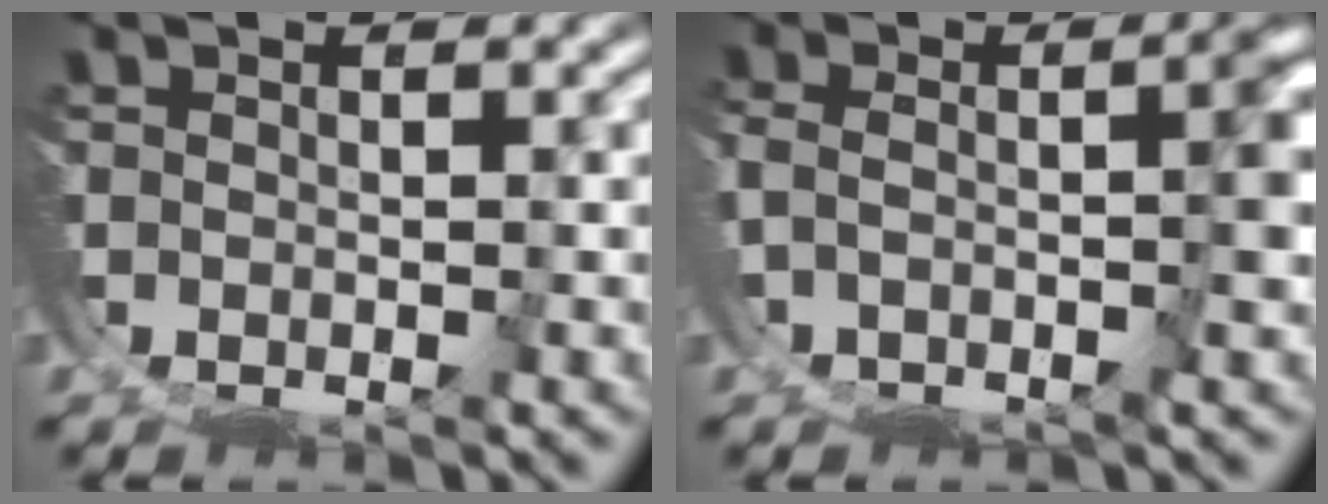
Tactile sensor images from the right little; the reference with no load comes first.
{"total": 5.6, "force": [-1.3, 2.6, 4.9], "torque": [-0.077, -0.012, -0.013]}